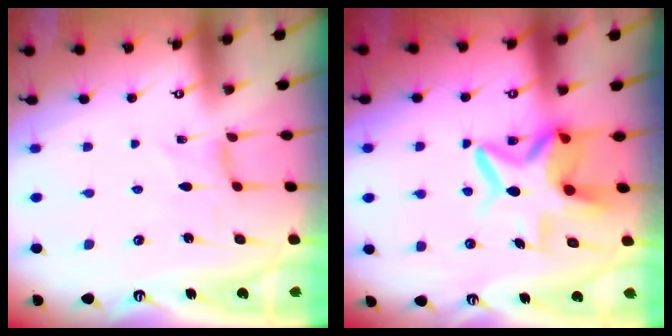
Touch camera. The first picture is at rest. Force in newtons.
{"total": 10.0, "press": 9.9, "slide": 1.2}